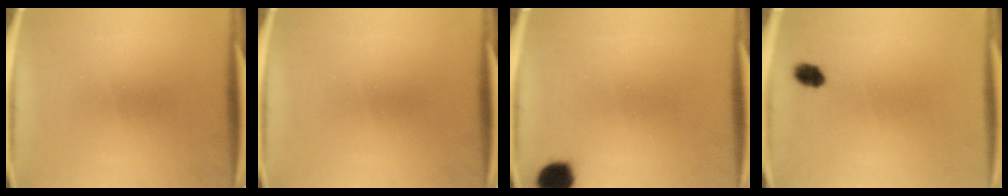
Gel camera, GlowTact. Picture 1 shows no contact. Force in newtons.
{"total": 0.0}
{"total": 6.2}
{"total": 2.9}